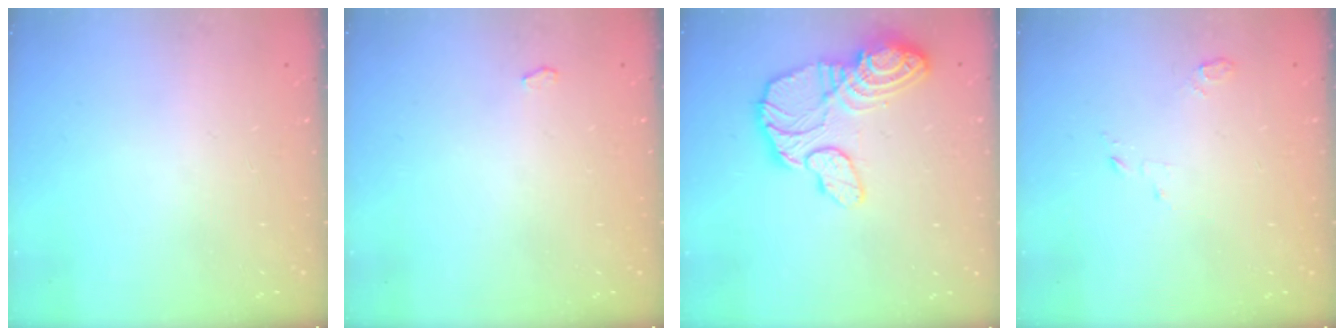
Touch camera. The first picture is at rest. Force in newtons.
{"total": 3.6, "press": 3.3, "slide": 1.5}
{"total": 18.0, "press": 17.9, "slide": 1.7}
{"total": 2.8, "press": 2.8, "slide": 0.3}